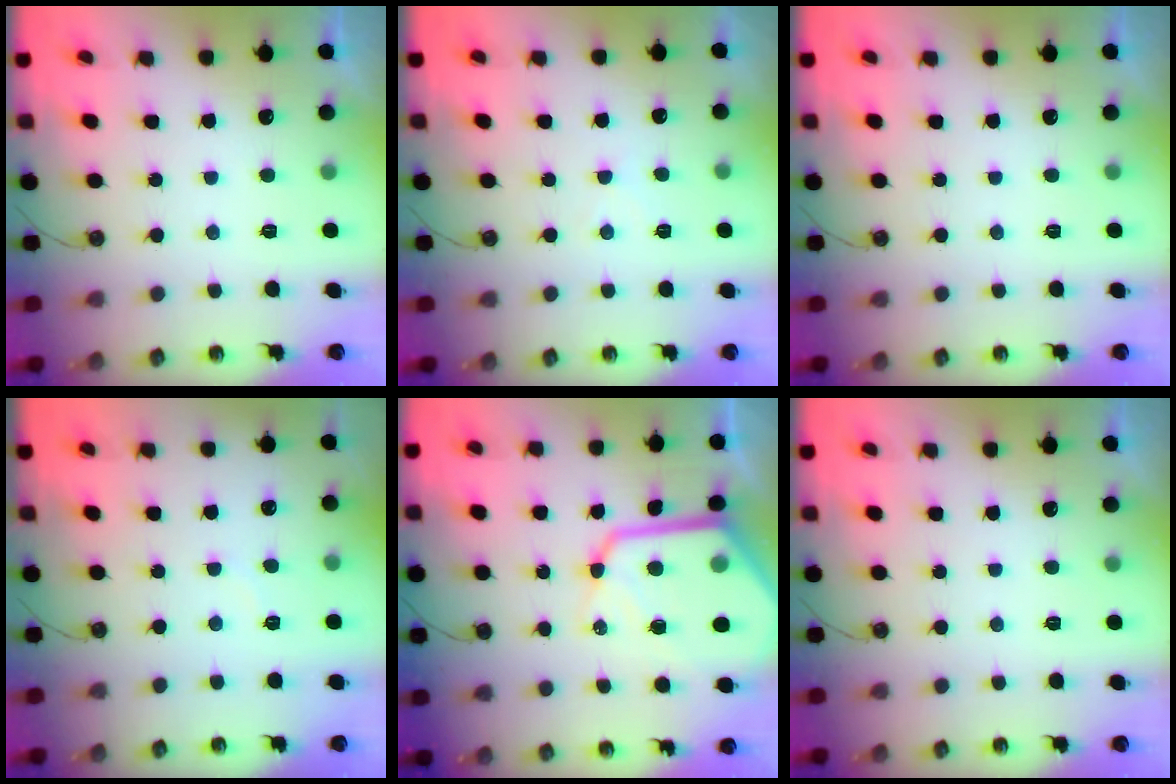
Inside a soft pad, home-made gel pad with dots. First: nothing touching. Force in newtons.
{"total": 3.2, "press": 3.2, "slide": 0.5}
{"total": 0.0}
{"total": 3.5, "press": 3.5, "slide": 0.5}
{"total": 20.6, "press": 20.5, "slide": 1.9}
{"total": 0.0}